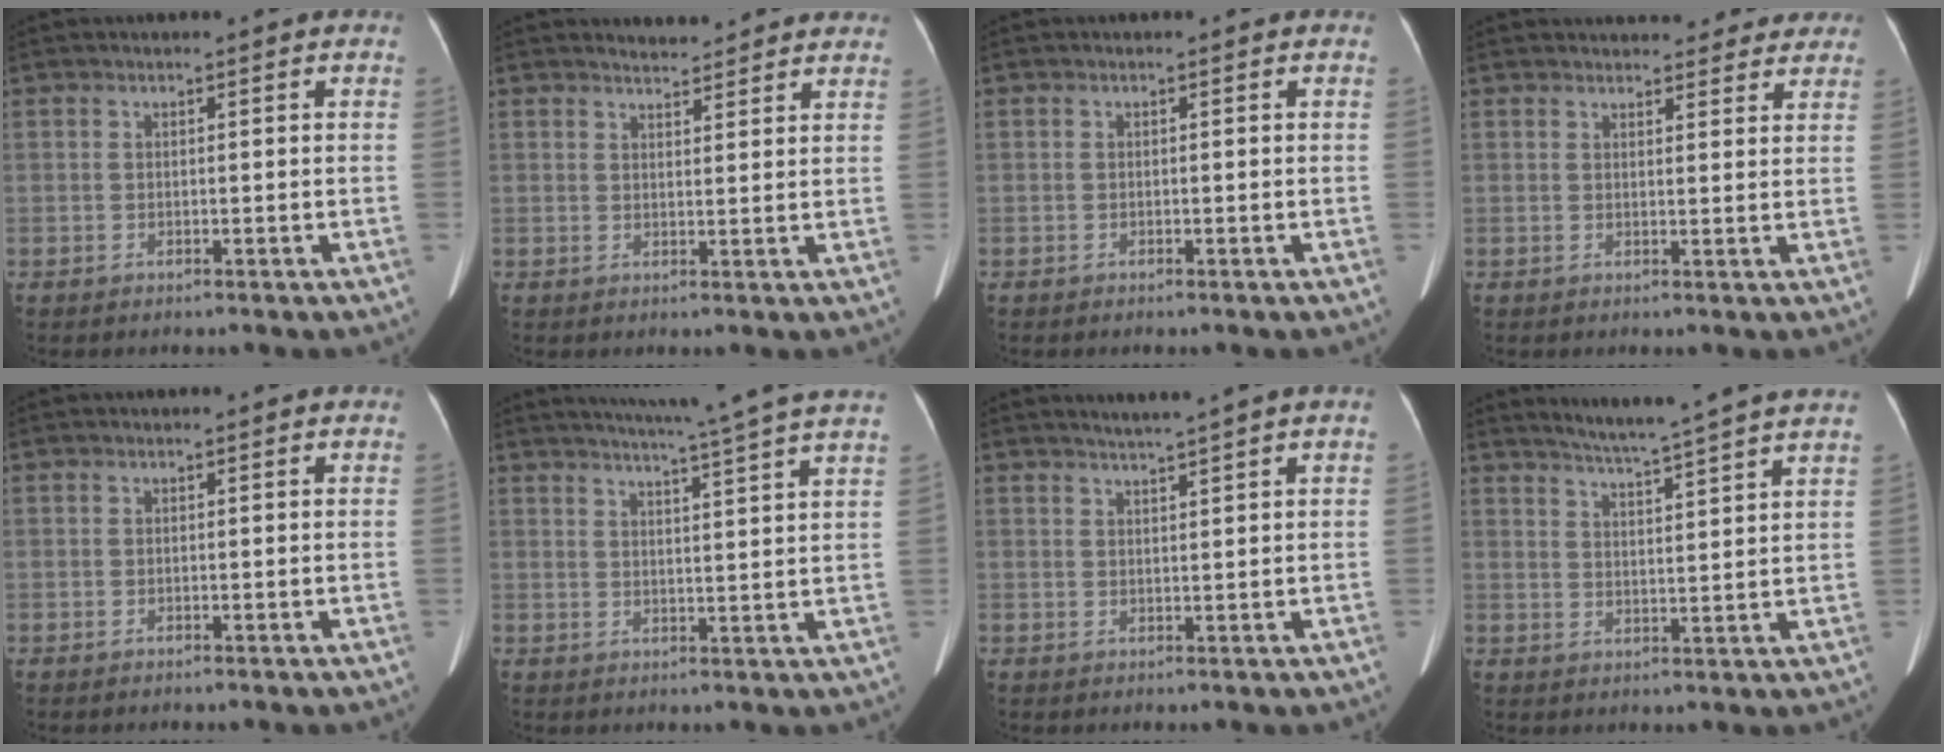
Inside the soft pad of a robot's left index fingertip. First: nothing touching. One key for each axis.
{"total": 5.1, "fx": 4.9, "fy": 0.9, "fz": 1.0, "tx": -0.015, "ty": 0.014, "tz": 0.055}
{"total": 0.0}
{"total": 13.3, "fx": 12.1, "fy": 4.0, "fz": 3.7, "tx": -0.020, "ty": 0.018, "tz": 0.135}
{"total": 0.0}
{"total": 14.9, "fx": 12.9, "fy": -1.9, "fz": 7.3, "tx": -0.118, "ty": -0.019, "tz": 0.151}
{"total": 2.3, "fx": 1.9, "fy": -0.9, "fz": 0.9, "tx": -0.012, "ty": -0.001, "tz": 0.035}
{"total": 11.9, "fx": 10.6, "fy": -1.6, "fz": 5.1, "tx": -0.087, "ty": -0.008, "tz": 0.138}